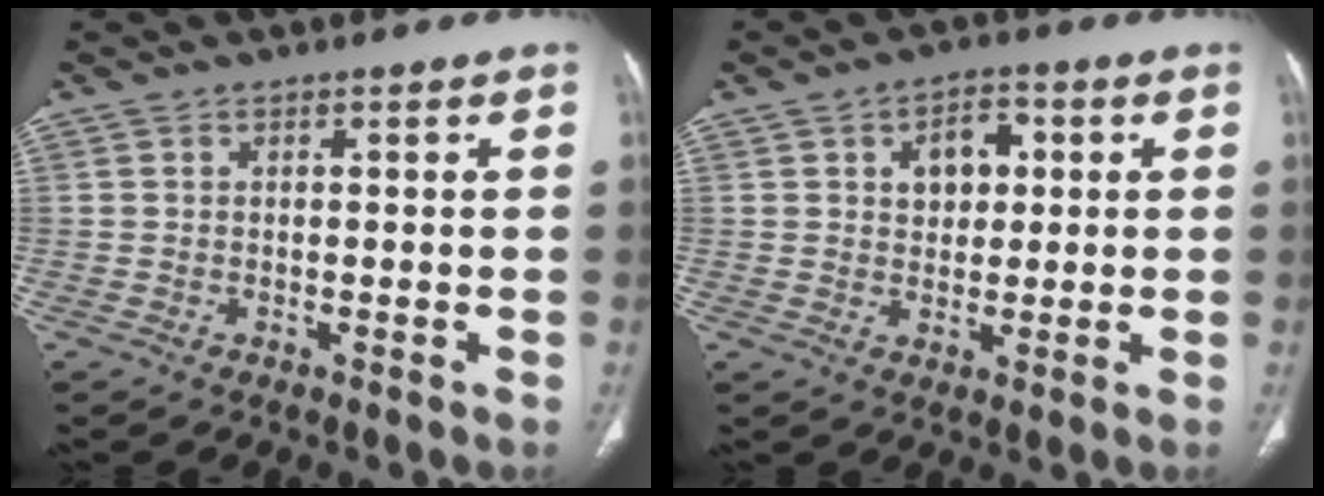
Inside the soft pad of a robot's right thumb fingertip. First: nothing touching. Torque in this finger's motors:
{"motor_torque": [-0.52, 0.57, 0.20, 0.39, 0.03]}